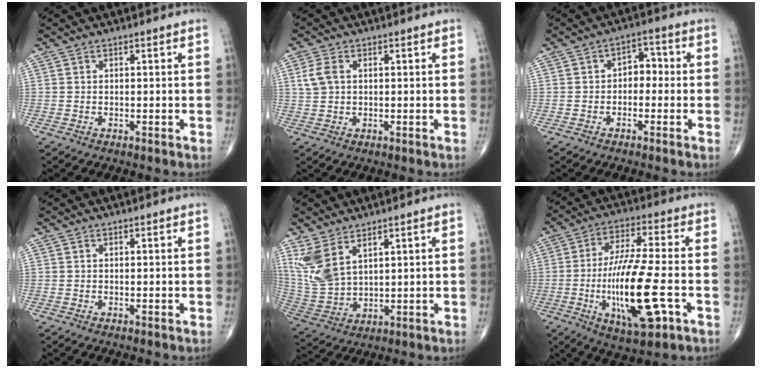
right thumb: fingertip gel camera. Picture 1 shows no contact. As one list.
[{"total": 3.7, "force": [0.9, 2.4, 2.6], "torque": [-0.060, 0.006, 0.019]}, {"total": 4.1, "force": [-0.6, 3.0, 2.8], "torque": [-0.017, 0.021, -0.020]}, {"total": 0.0}, {"total": 9.2, "force": [5.2, 4.5, 6.2], "torque": [-0.133, -0.019, 0.123]}, {"total": 17.3, "force": [-4.4, 4.4, 16.1], "torque": [-0.311, 0.007, -0.070]}]